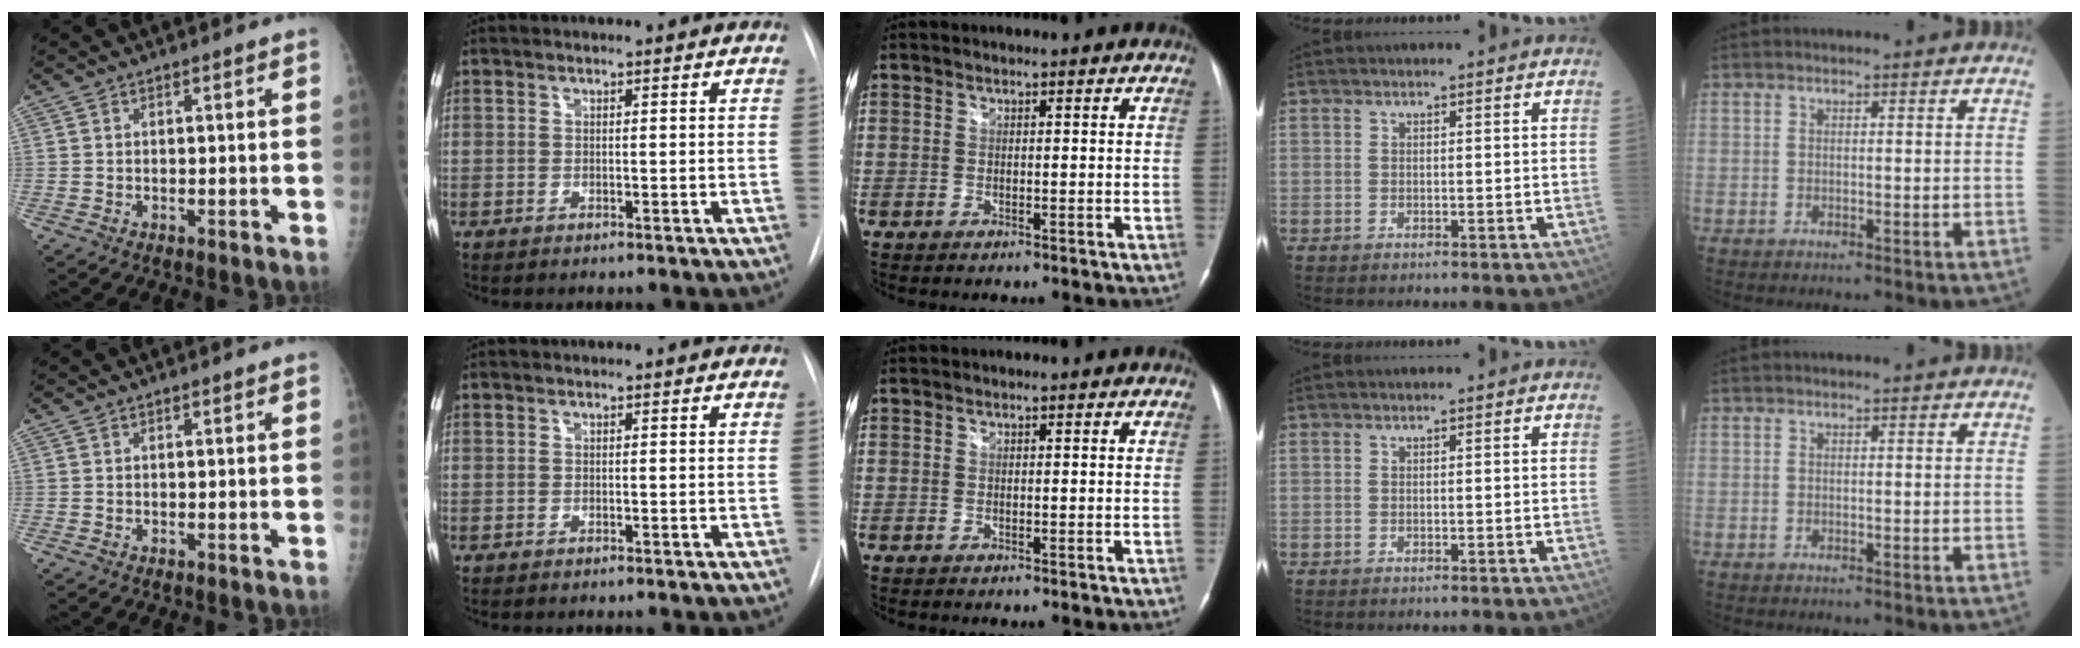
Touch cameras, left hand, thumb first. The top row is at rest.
{}